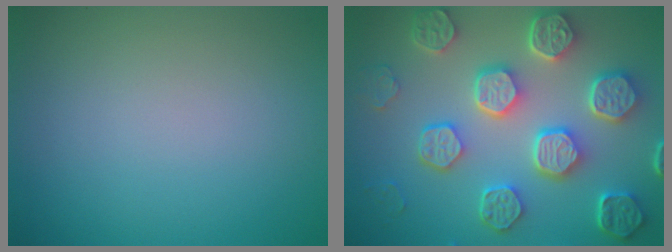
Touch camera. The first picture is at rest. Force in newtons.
{"total": 8.5, "press": 6.6, "slide": 5.3}